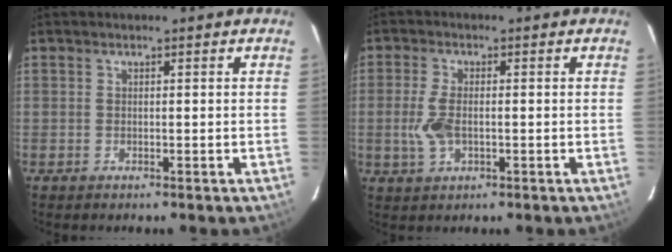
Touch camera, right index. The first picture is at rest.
{"total": 5.6, "force": [-0.9, 2.8, 4.7], "torque": [-0.107, -0.002, -0.016]}